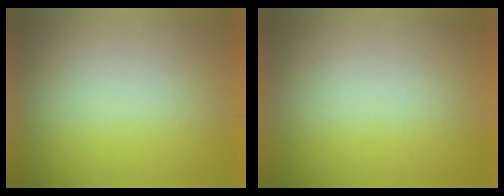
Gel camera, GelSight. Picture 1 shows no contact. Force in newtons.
{"total": 2.4}